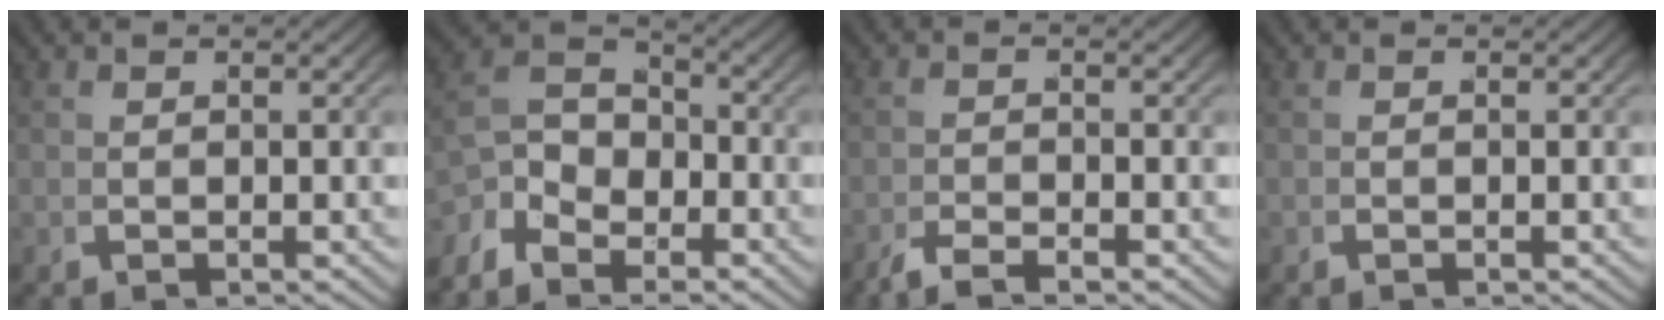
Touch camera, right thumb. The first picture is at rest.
{"total": 6.1, "force": [-0.8, 4.3, 4.2], "torque": [-0.062, 0.007, -0.028]}
{"total": 2.0, "force": [-1.9, -0.6, 0.2], "torque": [0.010, 0.004, -0.046]}
{"total": 0.0}